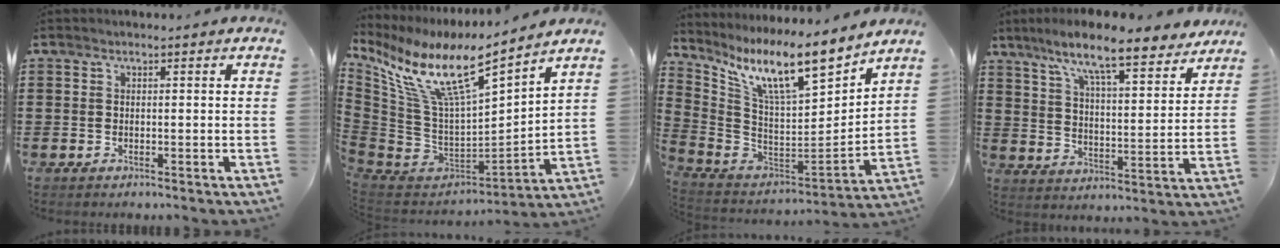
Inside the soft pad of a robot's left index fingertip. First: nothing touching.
{"total": 13.7, "force": [8.3, 3.3, 10.4], "torque": [-0.239, -0.061, 0.138]}
{"total": 13.2, "force": [9.2, 2.3, 9.1], "torque": [-0.196, -0.056, 0.156]}
{"total": 10.3, "force": [8.6, 0.7, 5.6], "torque": [-0.130, -0.044, 0.145]}